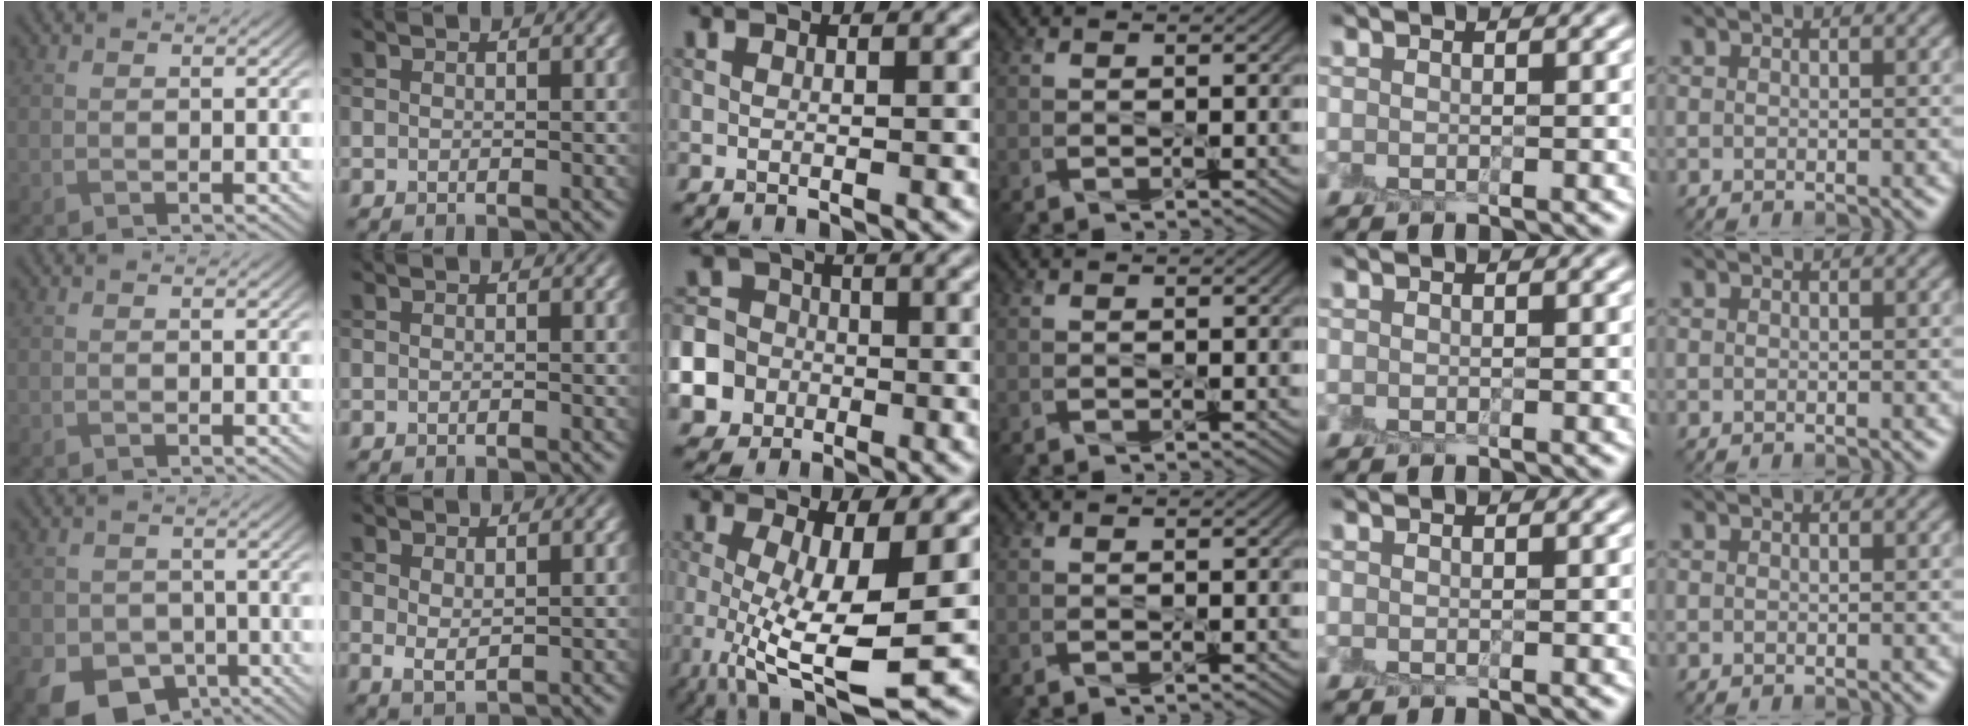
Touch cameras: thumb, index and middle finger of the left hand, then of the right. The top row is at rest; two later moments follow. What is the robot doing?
{"motion": "peel", "object": "envelope seal"}